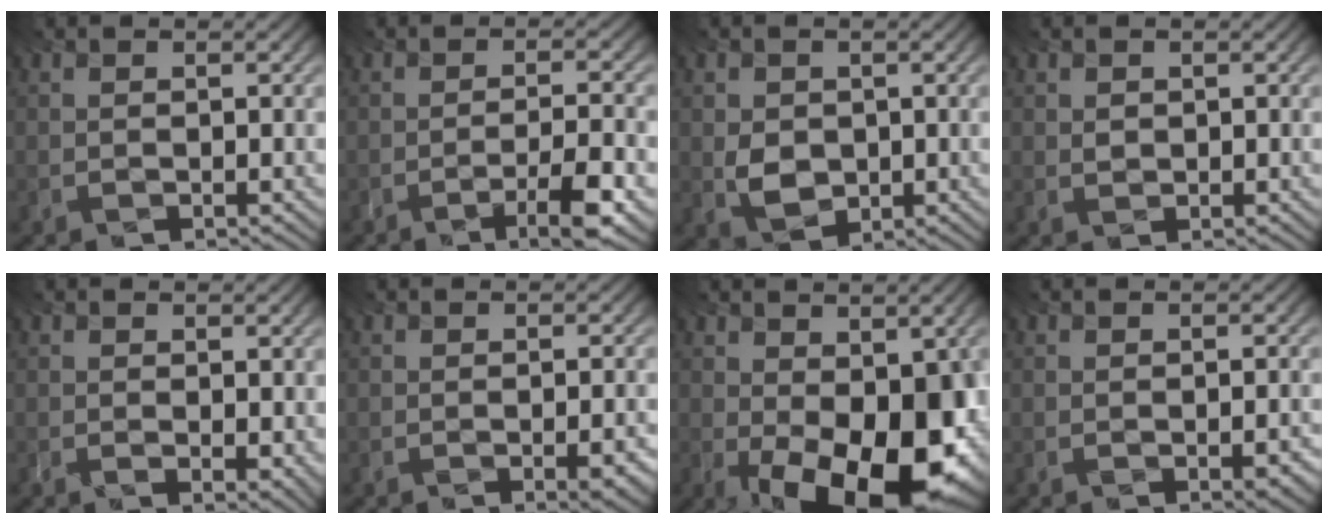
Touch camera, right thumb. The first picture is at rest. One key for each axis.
{"total": 5.2, "fx": -3.3, "fy": 0.4, "fz": 4.0, "tx": -0.057, "ty": 0.004, "tz": -0.066}
{"total": 3.7, "fx": -0.5, "fy": 3.0, "fz": 1.9, "tx": -0.050, "ty": -0.011, "tz": -0.008}
{"total": 0.7, "fx": 0.0, "fy": 0.7, "fz": 0.2, "tx": -0.005, "ty": -0.001, "tz": 0.002}
{"total": 3.0, "fx": 1.1, "fy": 1.0, "fz": 2.6, "tx": -0.037, "ty": -0.003, "tz": 0.022}
{"total": 3.1, "fx": -1.2, "fy": 0.9, "fz": 2.7, "tx": -0.026, "ty": 0.000, "tz": -0.018}
{"total": 15.8, "fx": -3.7, "fy": 8.0, "fz": 13.1, "tx": -0.167, "ty": -0.033, "tz": -0.042}
{"total": 2.7, "fx": -1.0, "fy": 1.2, "fz": 2.3, "tx": -0.024, "ty": -0.003, "tz": -0.009}